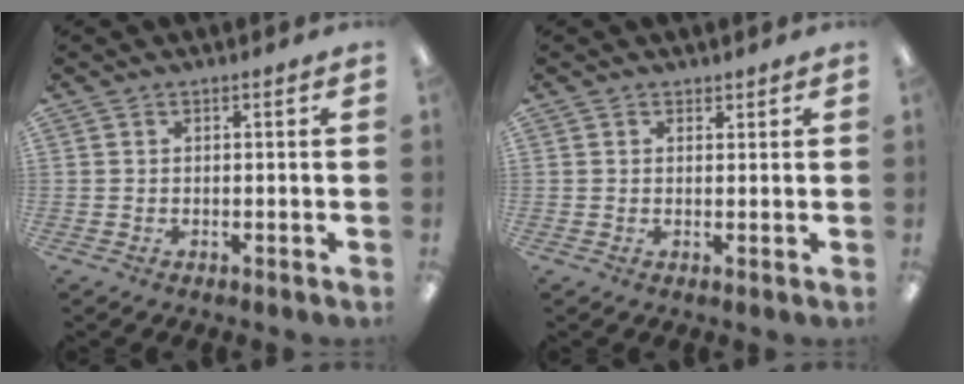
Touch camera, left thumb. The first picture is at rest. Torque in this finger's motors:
{"motor_torque": [0.05, -0.01, 0.03, 0.59, -0.03]}